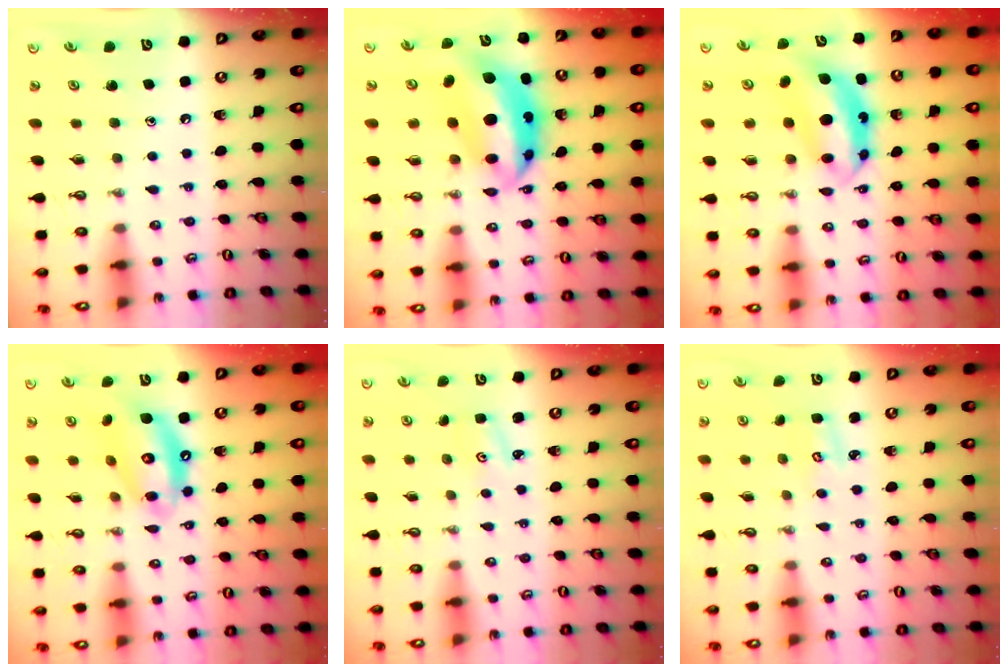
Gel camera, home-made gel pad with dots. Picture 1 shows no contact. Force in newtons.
{"total": 11.1, "press": 11.1, "slide": 1.0}
{"total": 7.0, "press": 7.0, "slide": 0.7}
{"total": 13.0, "press": 13.0, "slide": 1.2}
{"total": 2.2, "press": 2.2, "slide": 0.3}
{"total": 2.5, "press": 2.5, "slide": 0.3}